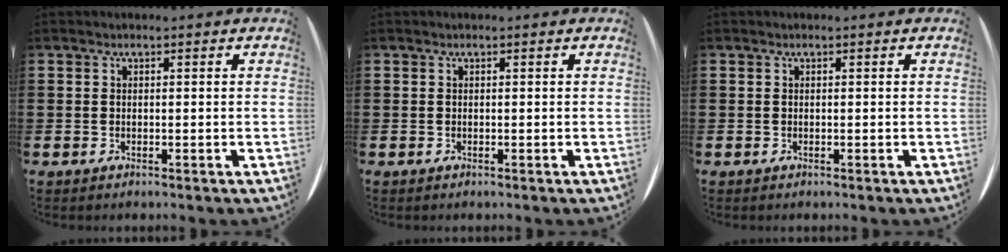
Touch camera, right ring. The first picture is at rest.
{"total": 0.0}
{"total": 0.0}